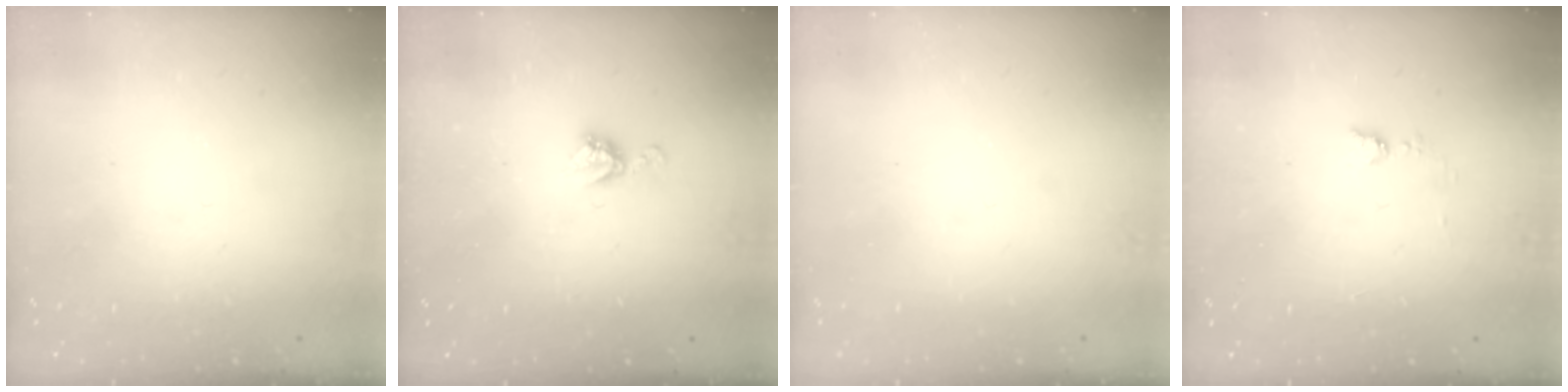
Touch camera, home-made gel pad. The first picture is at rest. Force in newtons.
{"total": 4.7, "press": 4.6, "slide": 0.4}
{"total": 0.0}
{"total": 5.6, "press": 5.5, "slide": 0.5}